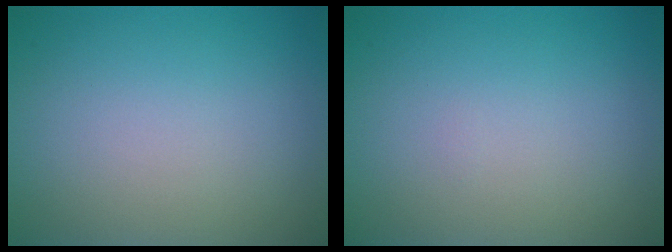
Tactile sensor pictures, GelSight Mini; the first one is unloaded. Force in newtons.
{"total": 0.0}